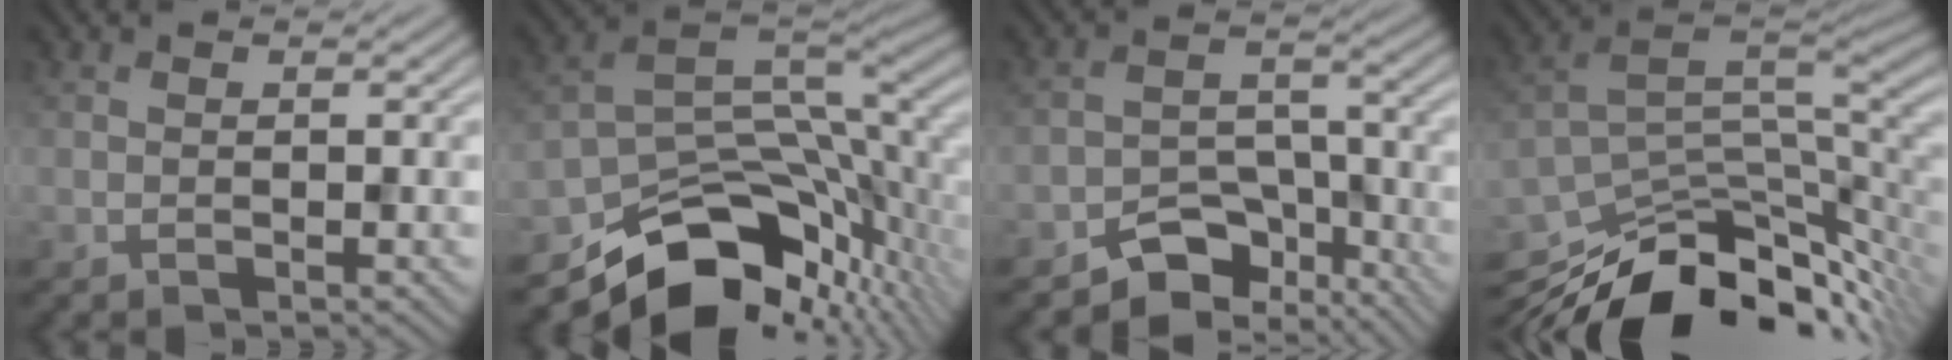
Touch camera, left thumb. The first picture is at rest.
{"total": 14.1, "force": [-7.7, 7.4, 9.3], "torque": [-0.168, -0.022, -0.121]}
{"total": 7.4, "force": [-5.5, 3.9, 3.1], "torque": [-0.035, -0.005, -0.098]}
{"total": 14.2, "force": [-9.4, 5.5, 9.1], "torque": [-0.179, -0.020, -0.146]}